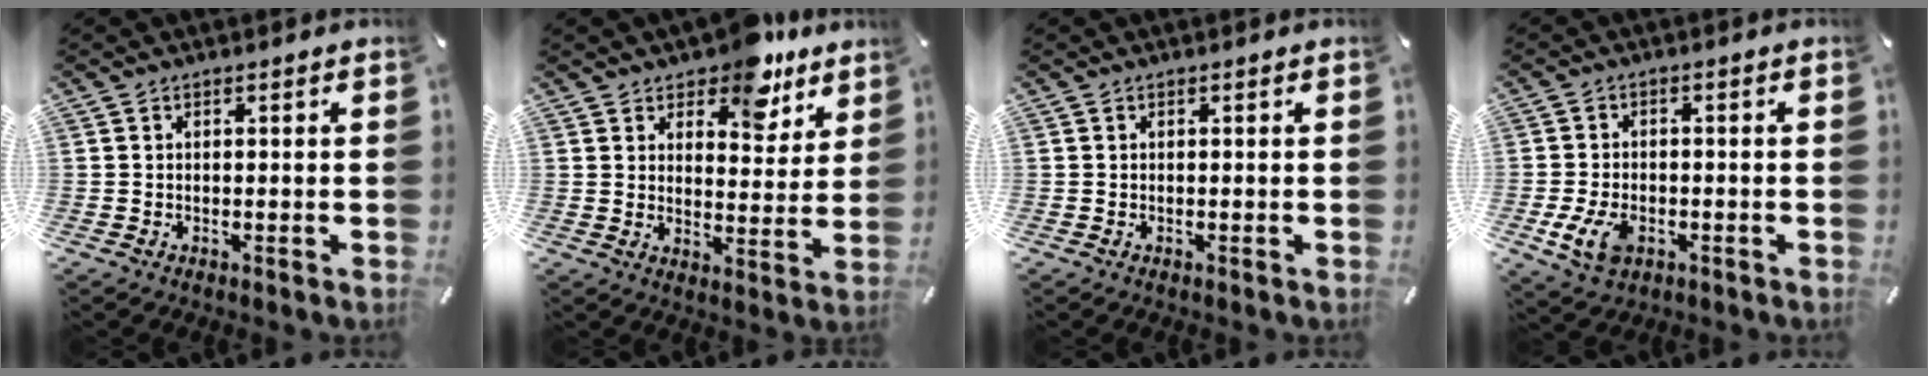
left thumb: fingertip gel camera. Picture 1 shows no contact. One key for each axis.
{"total": 10.3, "fx": 8.3, "fy": 4.9, "fz": 3.5, "tx": -0.040, "ty": -0.061, "tz": 0.146}
{"total": 0.0}
{"total": 7.3, "fx": -2.6, "fy": 5.0, "fz": 4.6, "tx": -0.104, "ty": 0.000, "tz": -0.050}